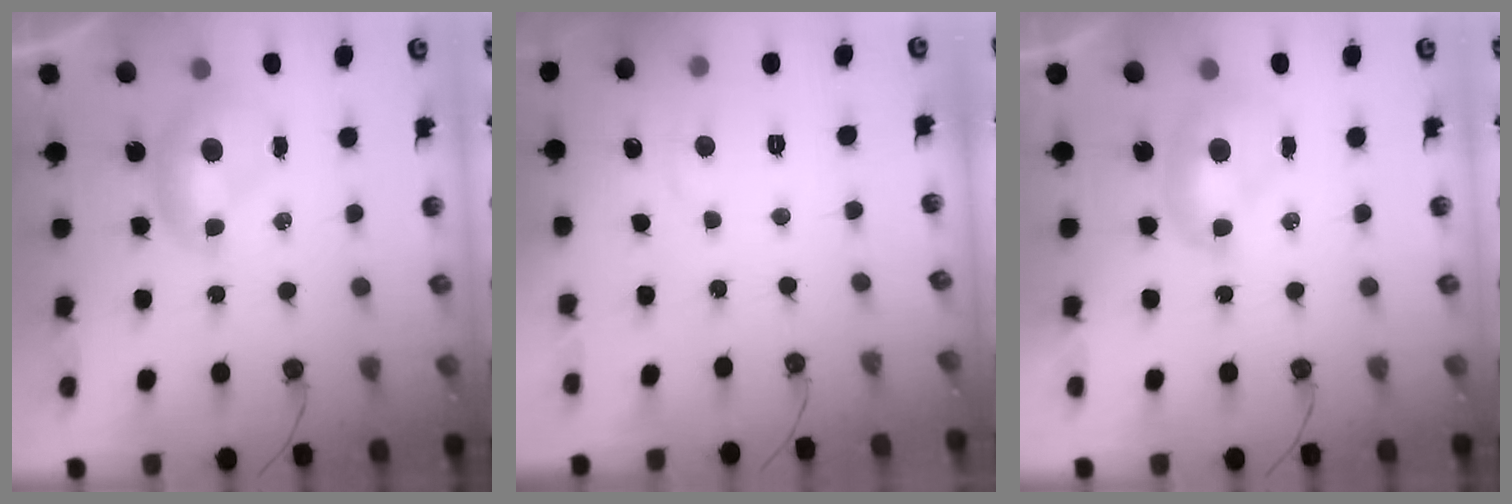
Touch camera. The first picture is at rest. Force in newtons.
{"total": 1.6, "press": 1.5, "slide": 0.6}
{"total": 1.6, "press": 1.6, "slide": 0.2}